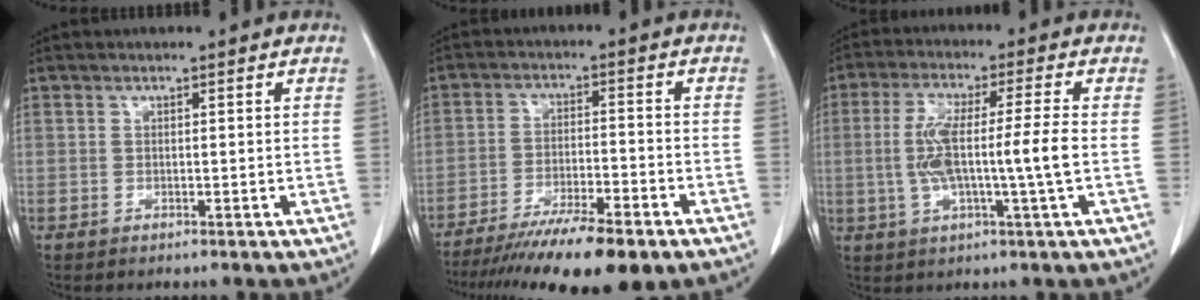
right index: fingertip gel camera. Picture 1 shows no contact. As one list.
[{"total": 15.3, "force": [-11.7, 1.6, 9.7], "torque": [-0.149, -0.032, -0.186]}, {"total": 10.0, "force": [-0.9, 0.0, 10.0], "torque": [-0.196, 0.006, -0.018]}]